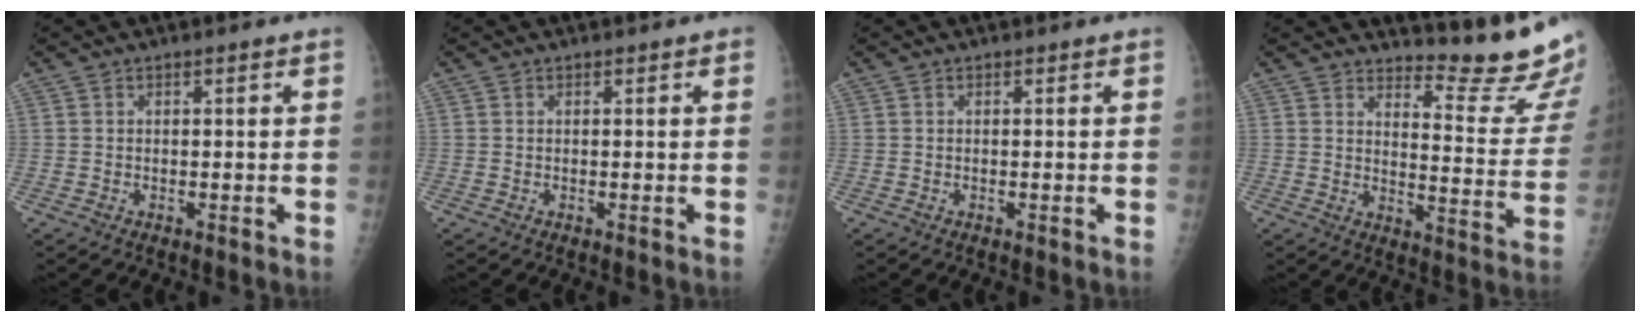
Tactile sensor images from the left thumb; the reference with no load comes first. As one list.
[{"total": 0.8, "force": [0.5, 0.2, 0.6], "torque": [-0.010, 0.002, 0.003]}, {"total": 0.0}, {"total": 14.8, "force": [13.7, 1.3, 5.5], "torque": [-0.049, -0.173, 0.165]}]